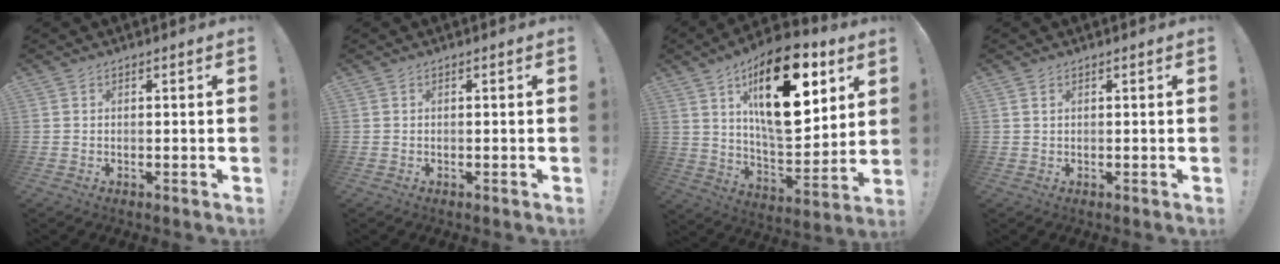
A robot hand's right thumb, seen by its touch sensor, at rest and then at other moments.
{"total": 0.0}
{"total": 25.8, "force": [10.8, 11.4, 20.5], "torque": [-0.310, -0.046, 0.183]}
{"total": 0.8, "force": [0.5, 0.5, 0.5], "torque": [-0.005, -0.002, 0.009]}